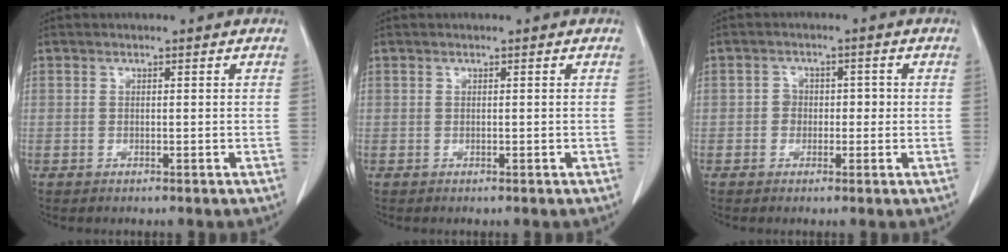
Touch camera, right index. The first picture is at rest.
{"total": 0.0}
{"total": 2.8, "force": [-0.3, 2.3, 1.4], "torque": [-0.010, 0.015, -0.007]}